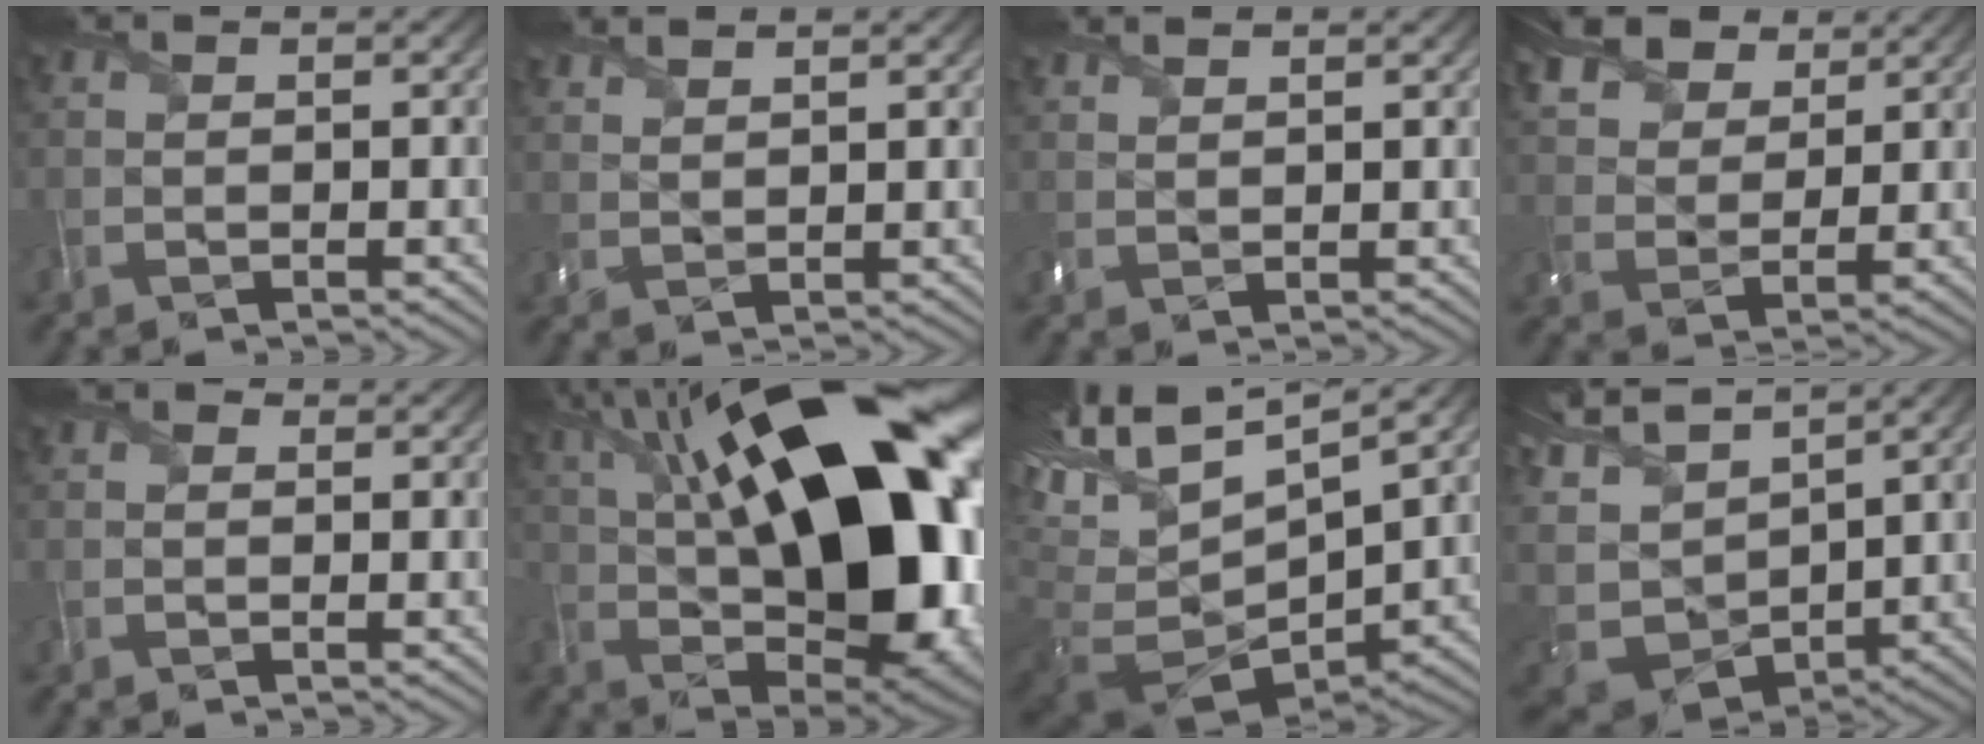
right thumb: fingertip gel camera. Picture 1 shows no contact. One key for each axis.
{"total": 3.0, "fx": 2.7, "fy": 0.4, "fz": 1.3, "tx": -0.031, "ty": 0.000, "tz": 0.053}
{"total": 1.9, "fx": 1.8, "fy": 0.1, "fz": 0.7, "tx": -0.024, "ty": 0.002, "tz": 0.039}
{"total": 9.5, "fx": 6.7, "fy": 4.9, "fz": 4.7, "tx": -0.142, "ty": 0.022, "tz": 0.119}
{"total": 0.6, "fx": 0.0, "fy": 0.6, "fz": 0.2, "tx": -0.001, "ty": -0.004, "tz": -0.007}
{"total": 22.6, "fx": 5.3, "fy": 10.8, "fz": 19.2, "tx": -0.313, "ty": 0.037, "tz": 0.088}
{"total": 15.3, "fx": 4.1, "fy": 7.6, "fz": 12.6, "tx": -0.271, "ty": -0.016, "tz": 0.119}
{"total": 10.9, "fx": 2.7, "fy": 6.9, "fz": 8.0, "tx": -0.234, "ty": 0.005, "tz": 0.064}